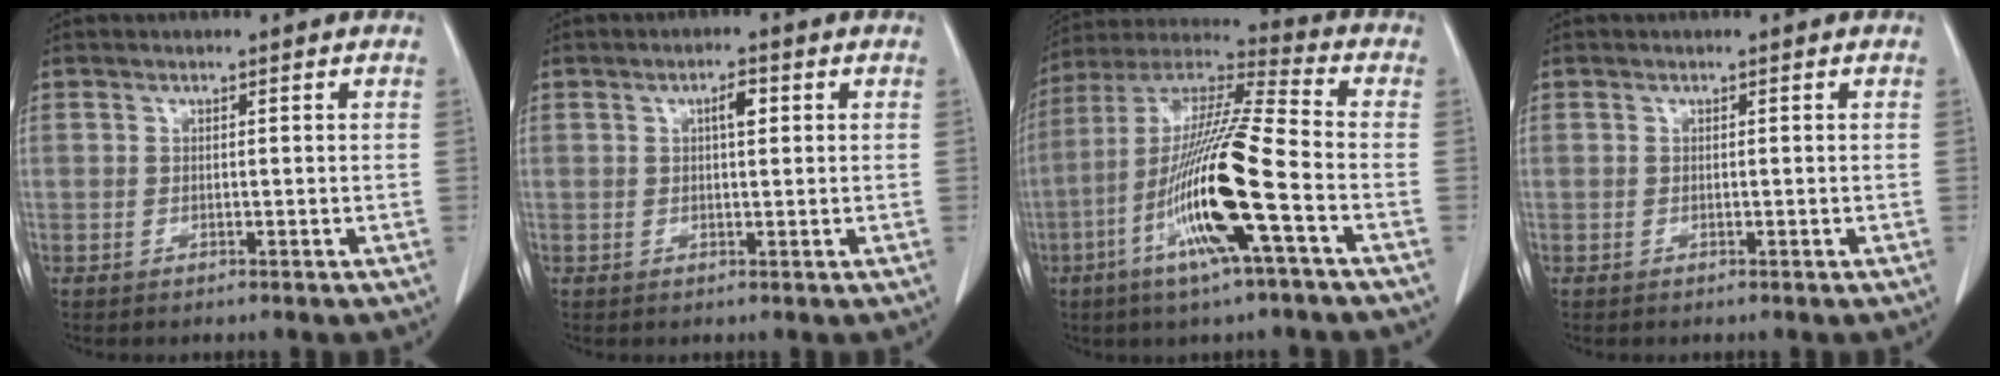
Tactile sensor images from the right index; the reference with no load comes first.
{"total": 2.5, "force": [0.7, 0.7, 2.2], "torque": [-0.039, 0.003, 0.011]}
{"total": 18.0, "force": [-5.9, 0.3, 17.0], "torque": [-0.340, -0.012, -0.118]}
{"total": 0.0}